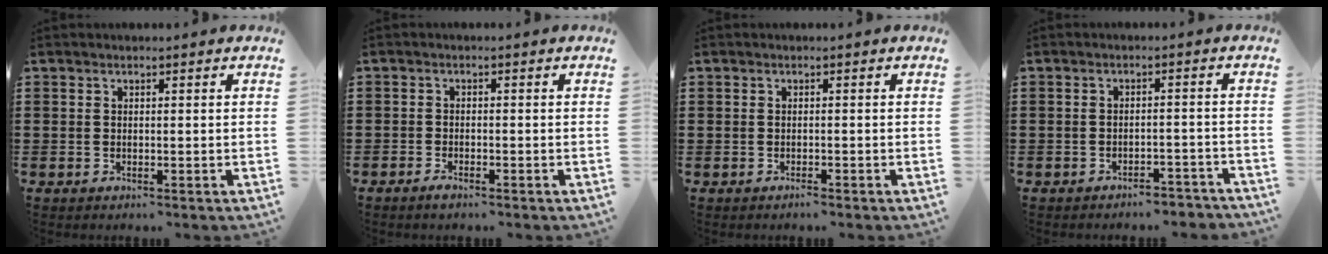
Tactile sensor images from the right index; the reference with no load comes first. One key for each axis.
{"total": 1.3, "fx": -1.1, "fy": 0.4, "fz": 0.3, "tx": -0.010, "ty": -0.001, "tz": -0.022}
{"total": 0.7, "fx": -0.6, "fy": 0.2, "fz": 0.1, "tx": -0.003, "ty": 0.001, "tz": -0.014}
{"total": 2.8, "fx": -2.7, "fy": 0.3, "fz": 0.3, "tx": -0.010, "ty": 0.001, "tz": -0.058}